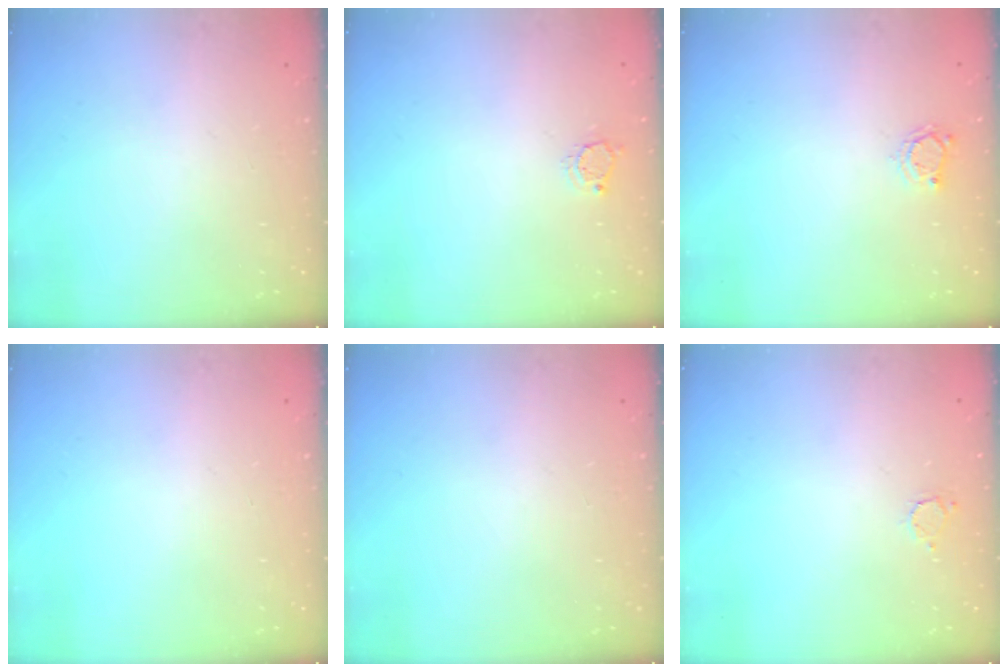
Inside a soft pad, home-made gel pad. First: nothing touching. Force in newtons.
{"total": 4.2, "press": 4.2, "slide": 0.0}
{"total": 2.9, "press": 2.9, "slide": 0.3}
{"total": 0.0}
{"total": 0.0}
{"total": 2.5, "press": 2.5, "slide": 0.3}